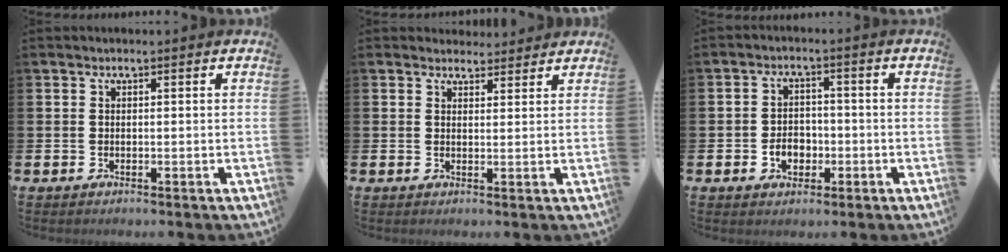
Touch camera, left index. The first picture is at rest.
{"total": 2.8, "force": [2.6, 0.9, -0.3], "torque": [0.015, -0.014, 0.046]}
{"total": 3.6, "force": [-1.2, 2.8, 1.9], "torque": [-0.026, -0.001, -0.029]}